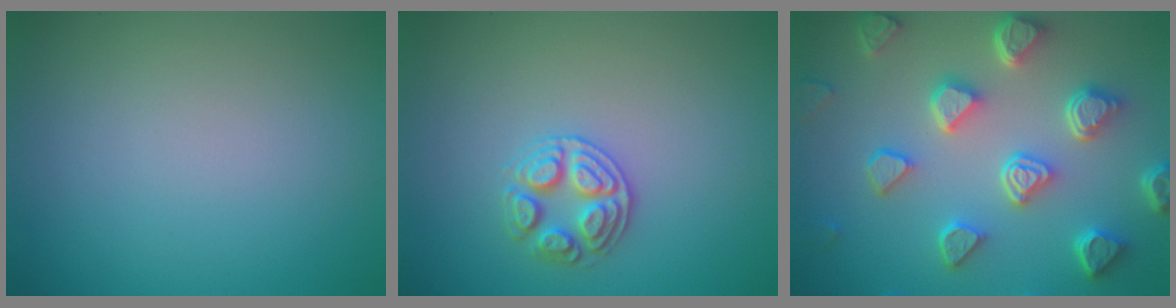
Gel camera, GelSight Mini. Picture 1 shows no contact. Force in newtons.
{"total": 2.6, "press": 2.6, "slide": 0.4}
{"total": 6.7, "press": 5.3, "slide": 4.1}